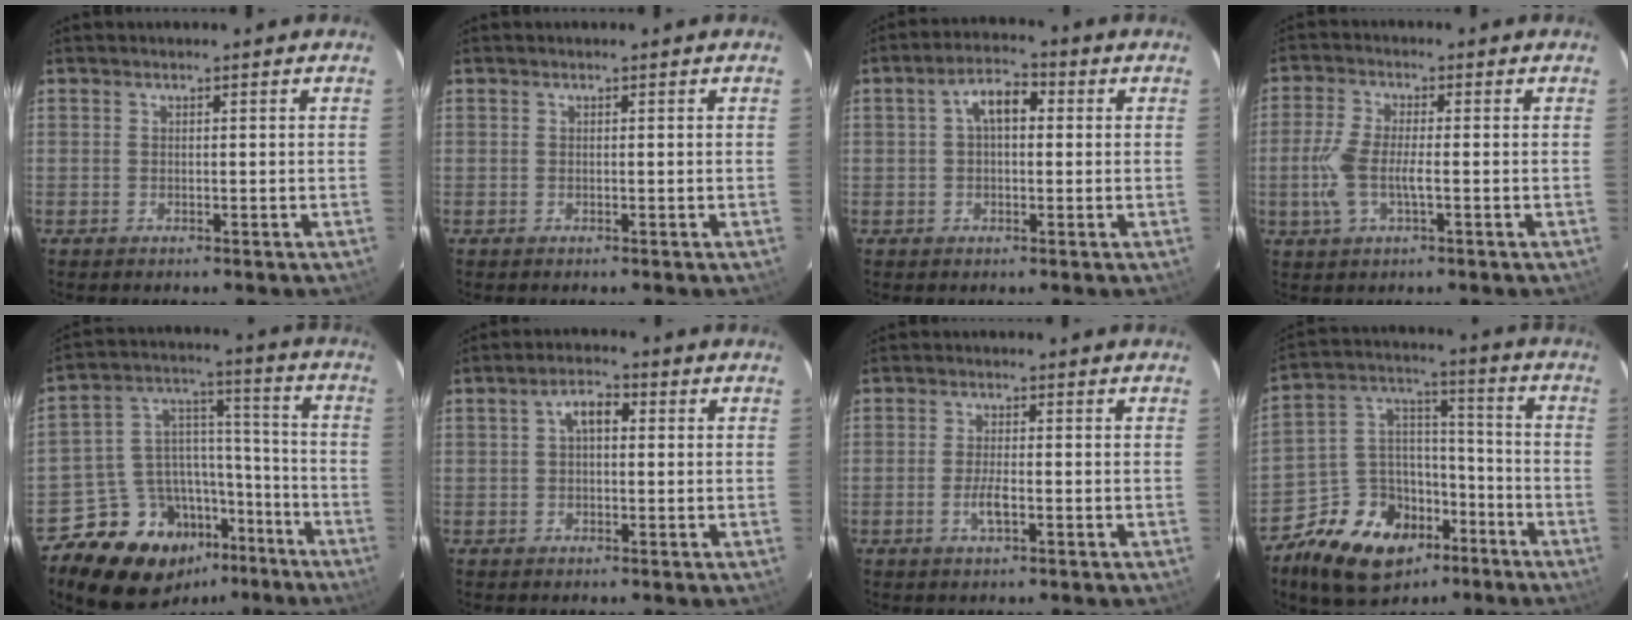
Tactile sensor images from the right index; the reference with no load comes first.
{"total": 0.0}
{"total": 5.7, "force": [1.0, 3.2, 4.6], "torque": [-0.084, 0.023, 0.016]}
{"total": 7.1, "force": [-1.6, 2.4, 6.5], "torque": [-0.147, -0.001, -0.031]}
{"total": 20.0, "force": [-12.8, 12.8, 8.5], "torque": [-0.177, 0.051, -0.185]}
{"total": 4.1, "force": [0.7, 2.3, 3.3], "torque": [-0.059, 0.018, 0.012]}
{"total": 3.2, "force": [-1.2, 0.8, 2.9], "torque": [-0.062, -0.002, -0.023]}
{"total": 17.9, "force": [-10.7, 12.2, 7.6], "torque": [-0.163, 0.053, -0.163]}